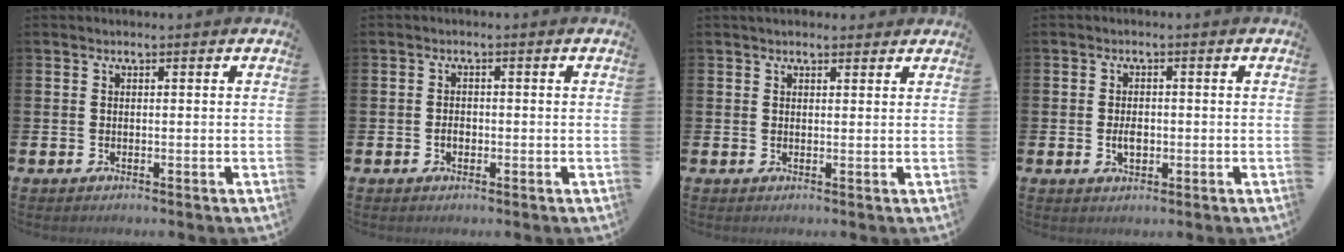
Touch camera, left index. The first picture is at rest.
{"total": 1.4, "force": [-0.4, 1.0, 0.9], "torque": [-0.010, 0.001, -0.012]}
{"total": 1.8, "force": [1.7, 0.7, 0.3], "torque": [0.006, -0.003, 0.028]}
{"total": 2.4, "force": [-0.4, 1.5, 1.9], "torque": [-0.020, -0.003, -0.011]}